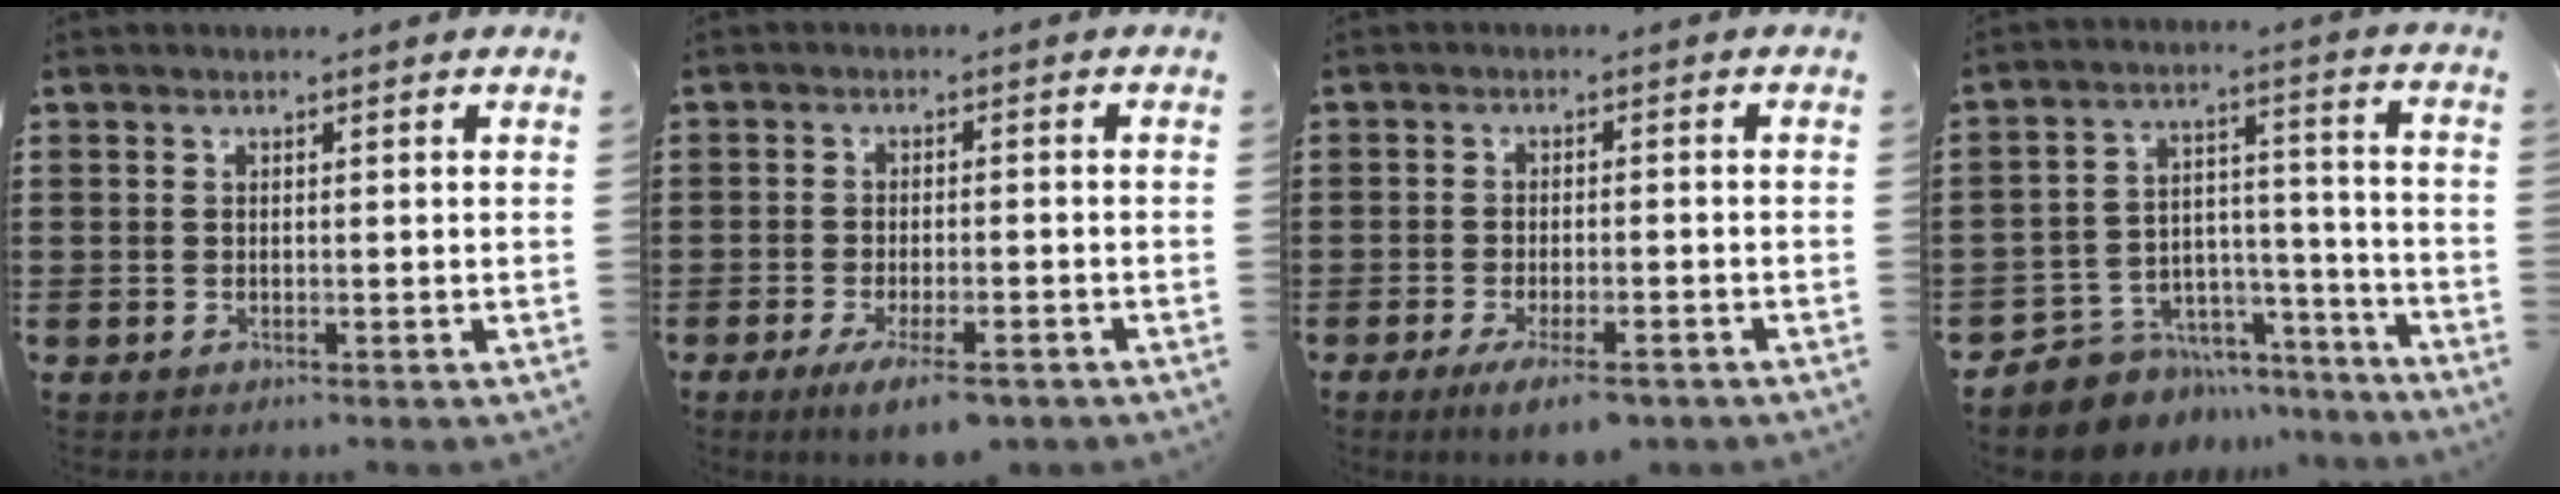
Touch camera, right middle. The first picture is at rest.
{"total": 5.1, "force": [-3.4, 1.2, 3.7], "torque": [-0.071, -0.003, -0.062]}
{"total": 4.7, "force": [-3.2, 1.1, 3.3], "torque": [-0.058, 0.000, -0.057]}
{"total": 6.9, "force": [-6.0, 3.4, -0.1], "torque": [-0.005, 0.015, -0.116]}